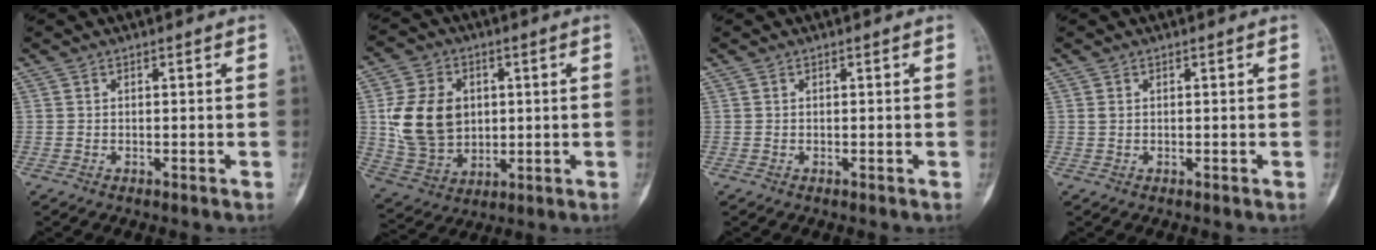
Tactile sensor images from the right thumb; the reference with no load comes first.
{"total": 14.6, "force": [1.8, 11.4, 9.1], "torque": [-0.140, -0.004, 0.047]}
{"total": 0.0}
{"total": 0.7, "force": [0.2, 0.5, 0.4], "torque": [-0.003, 0.001, 0.004]}